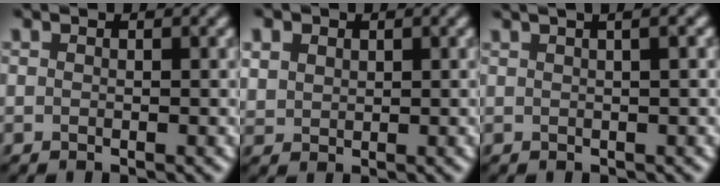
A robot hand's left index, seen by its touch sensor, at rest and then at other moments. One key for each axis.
{"total": 2.6, "fx": 1.4, "fy": 1.9, "fz": 1.1, "tx": -0.035, "ty": 0.009, "tz": 0.030}
{"total": 4.6, "fx": 2.4, "fy": 1.9, "fz": 3.5, "tx": -0.023, "ty": 0.037, "tz": 0.007}